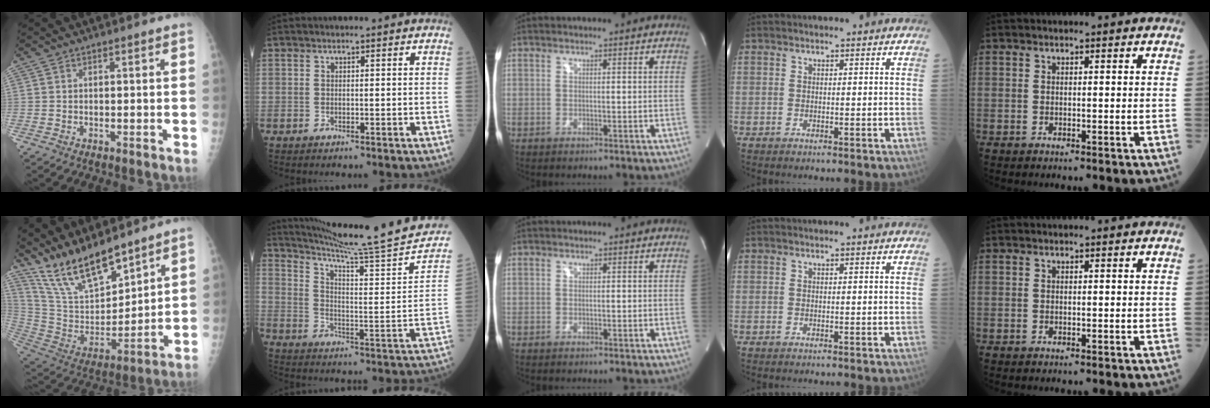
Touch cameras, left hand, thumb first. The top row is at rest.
{"thumb": {"total": 16.7, "force": [13.9, 4.7, 8.0], "torque": [-0.120, -0.076, 0.277]}, "index": {"total": 21.2, "force": [19.2, -2.5, 8.6], "torque": [-0.138, -0.085, 0.264]}}